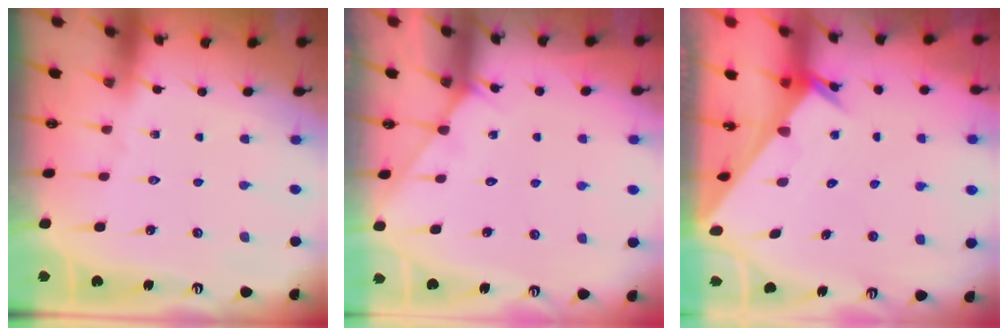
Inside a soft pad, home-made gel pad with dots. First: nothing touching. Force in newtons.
{"total": 3.0, "press": 3.0, "slide": 0.3}
{"total": 3.3, "press": 3.3, "slide": 0.4}